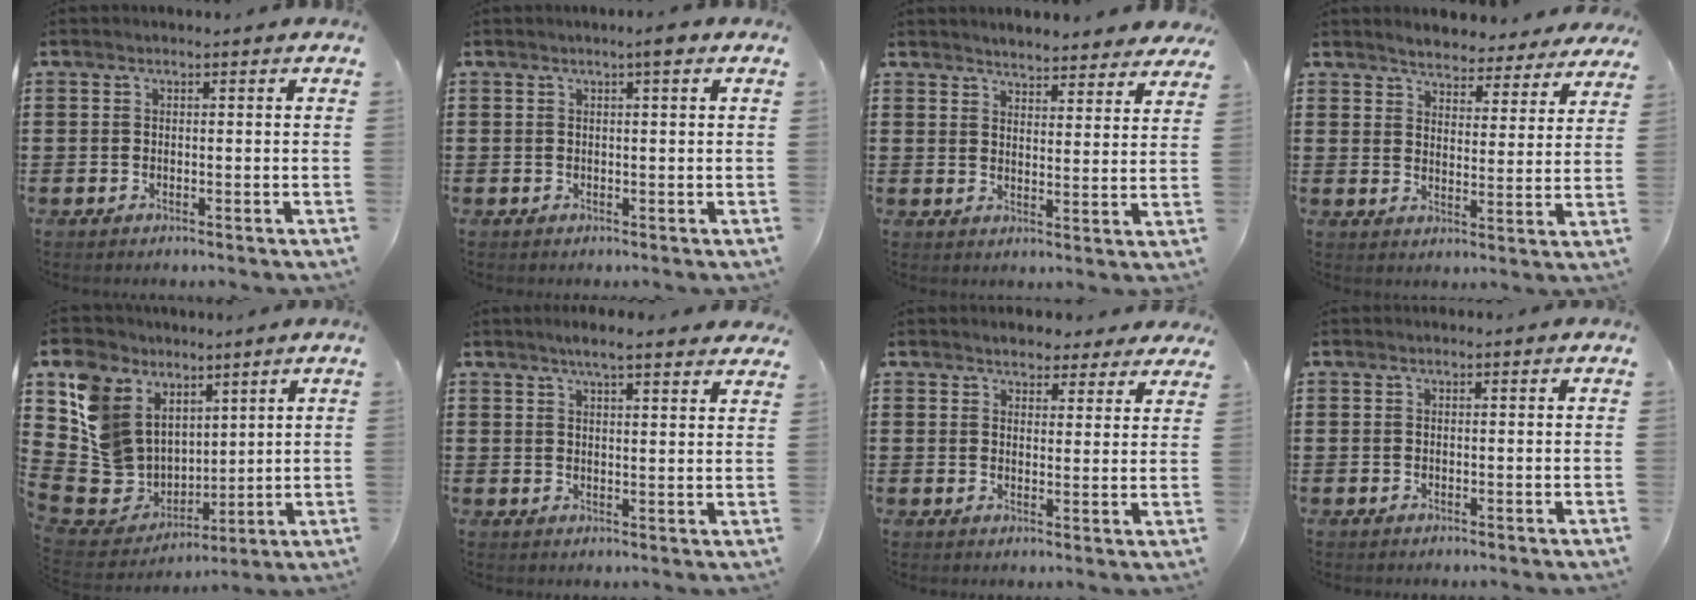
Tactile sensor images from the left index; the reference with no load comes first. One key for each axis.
{"total": 1.7, "fx": 0.9, "fy": 0.1, "fz": 1.5, "tx": -0.029, "ty": 0.003, "tz": 0.015}
{"total": 4.0, "fx": 4.0, "fy": 0.1, "fz": 0.4, "tx": -0.016, "ty": -0.023, "tz": 0.071}
{"total": 4.1, "fx": 4.1, "fy": 0.3, "fz": 0.3, "tx": -0.028, "ty": -0.023, "tz": 0.070}
{"total": 11.2, "fx": 3.2, "fy": 9.9, "fz": 4.2, "tx": -0.147, "ty": -0.017, "tz": 0.068}
{"total": 4.0, "fx": 3.5, "fy": 0.2, "fz": 2.0, "tx": -0.047, "ty": -0.004, "tz": 0.062}
{"total": 3.1, "fx": 3.0, "fy": 0.8, "fz": 0.1, "tx": -0.013, "ty": -0.006, "tz": 0.057}
{"total": 0.0}